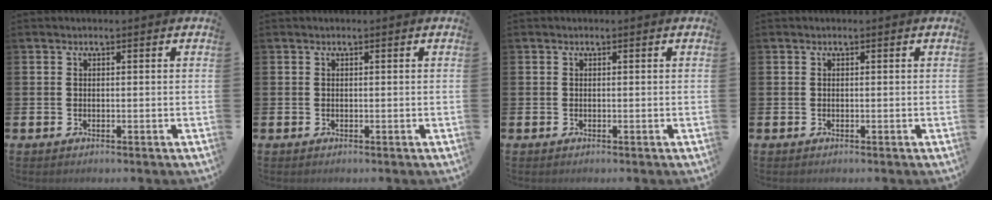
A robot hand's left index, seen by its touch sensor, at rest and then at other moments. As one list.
[{"total": 0.0}, {"total": 0.0}, {"total": 0.0}]